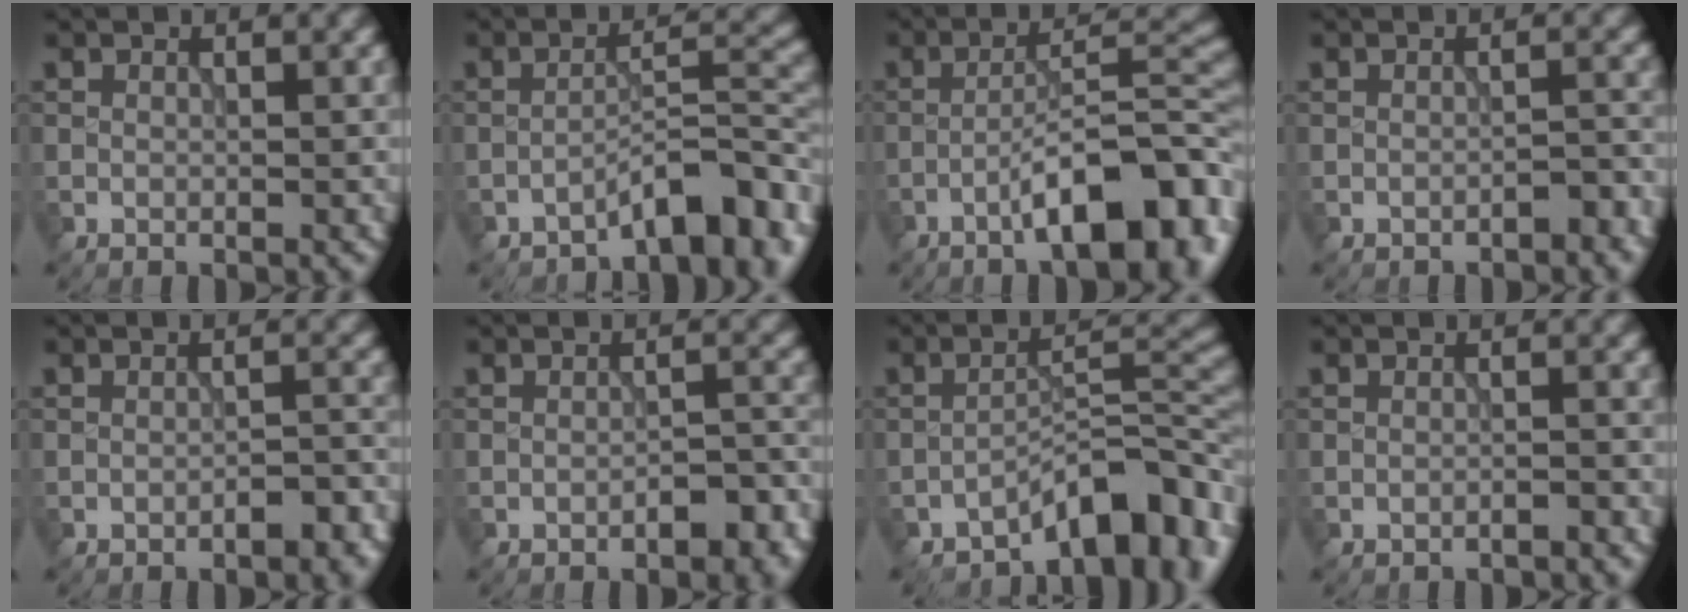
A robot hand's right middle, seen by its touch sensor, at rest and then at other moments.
{"total": 6.1, "force": [-4.2, 1.6, 4.1], "torque": [-0.055, 0.015, -0.067]}
{"total": 10.2, "force": [-5.0, 2.7, 8.4], "torque": [-0.118, 0.014, -0.076]}
{"total": 1.6, "force": [-1.2, 0.5, 1.1], "torque": [-0.013, 0.008, -0.018]}
{"total": 2.8, "force": [-1.5, 1.0, 2.2], "torque": [-0.031, 0.004, -0.020]}
{"total": 3.7, "force": [-2.0, 1.3, 2.8], "torque": [-0.038, 0.004, -0.024]}
{"total": 7.6, "force": [-5.5, 2.3, 4.8], "torque": [-0.050, 0.011, -0.094]}
{"total": 0.9, "force": [-0.9, 0.1, 0.3], "torque": [-0.001, 0.004, -0.018]}